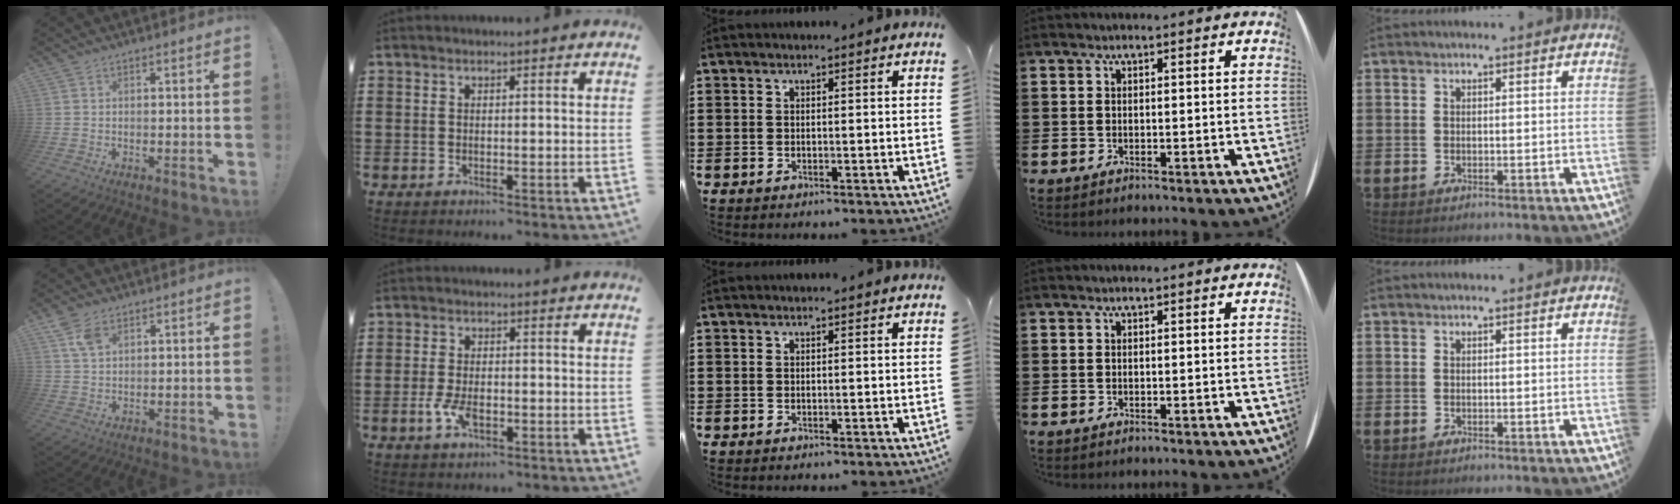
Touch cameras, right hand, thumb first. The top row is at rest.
{"thumb": {"total": 5.8, "force": [3.3, 3.1, 3.7], "torque": [-0.069, -0.010, 0.063]}, "index": {"total": 4.2, "force": [-1.4, 1.8, 3.5], "torque": [-0.083, -0.007, -0.027]}}